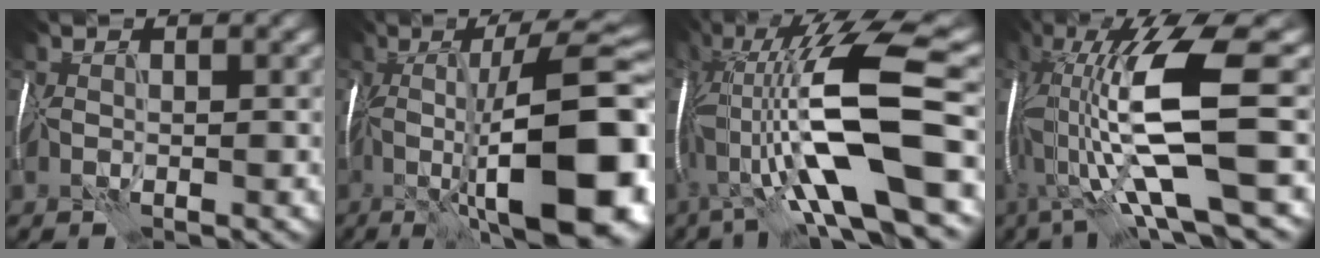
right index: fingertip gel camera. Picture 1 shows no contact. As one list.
[{"total": 16.4, "force": [-3.0, 4.3, 15.5], "torque": [-0.219, 0.021, -0.043]}, {"total": 14.0, "force": [-3.0, 3.0, 13.4], "torque": [-0.245, 0.020, -0.052]}, {"total": 13.5, "force": [-1.2, 2.9, 13.1], "torque": [-0.251, 0.003, -0.016]}]